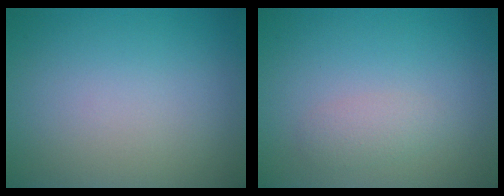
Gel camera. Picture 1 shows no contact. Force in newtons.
{"total": 1.5, "press": 1.5, "slide": 0.1}